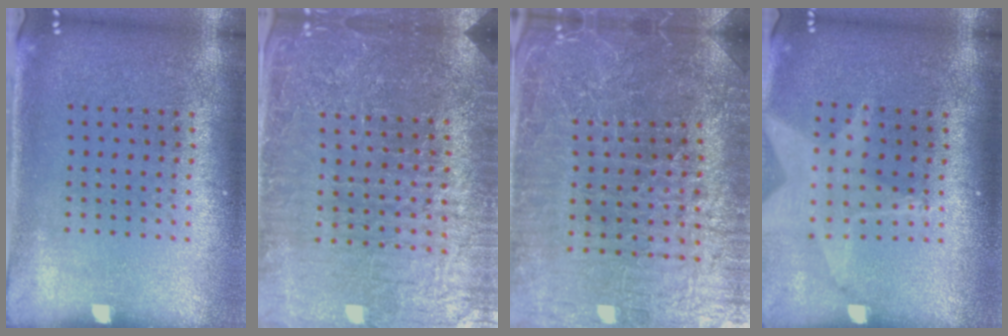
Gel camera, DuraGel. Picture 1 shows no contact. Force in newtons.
{"total": 5.2, "press": 4.7, "slide": 2.1}
{"total": 5.2, "press": 4.9, "slide": 1.8}
{"total": 1.4, "press": 1.4, "slide": 0.3}